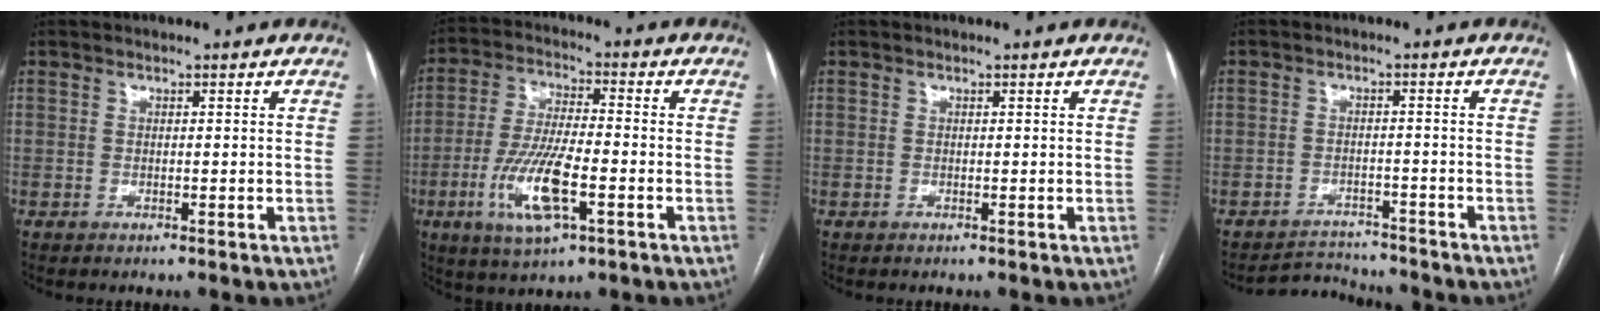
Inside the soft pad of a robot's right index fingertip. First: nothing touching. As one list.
[{"total": 11.8, "force": [-4.1, 2.6, 10.8], "torque": [-0.222, -0.011, -0.072]}, {"total": 0.0}, {"total": 4.3, "force": [-4.1, 0.6, -1.1], "torque": [0.021, 0.004, -0.064]}]